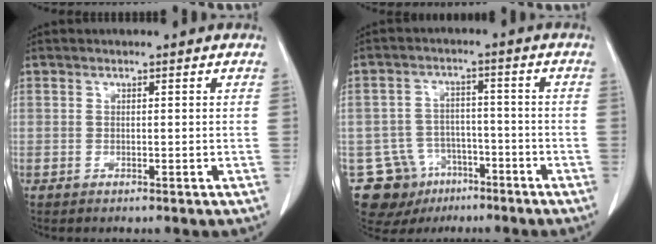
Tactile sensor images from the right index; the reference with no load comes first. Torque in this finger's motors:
{"motor_torque": [-0.68, -0.33, -0.75, -0.15]}